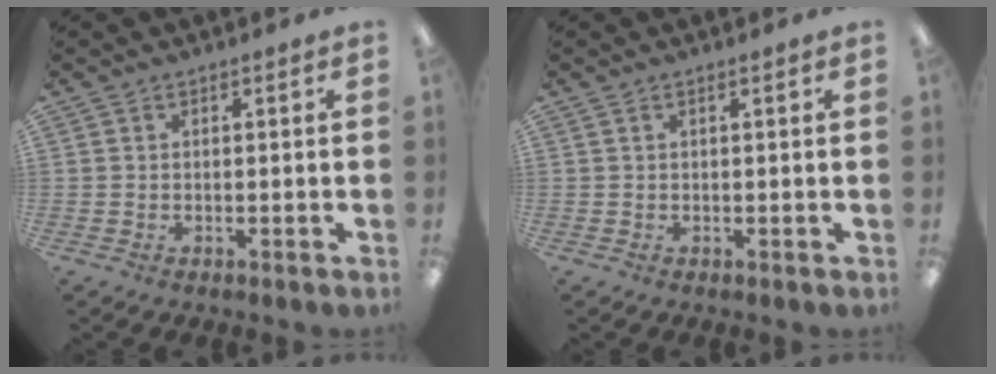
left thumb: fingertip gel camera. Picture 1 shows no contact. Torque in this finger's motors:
{"motor_torque": [-0.03, 0.15, 0.55, -0.11, 0.00]}